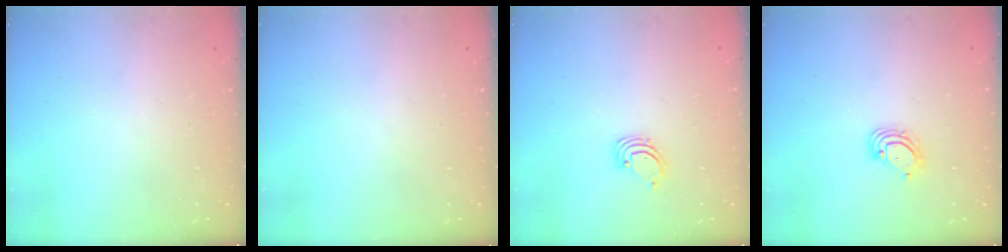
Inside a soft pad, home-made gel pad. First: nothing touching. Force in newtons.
{"total": 0.0}
{"total": 1.4, "press": 1.4, "slide": 0.1}
{"total": 4.3, "press": 4.3, "slide": 0.2}